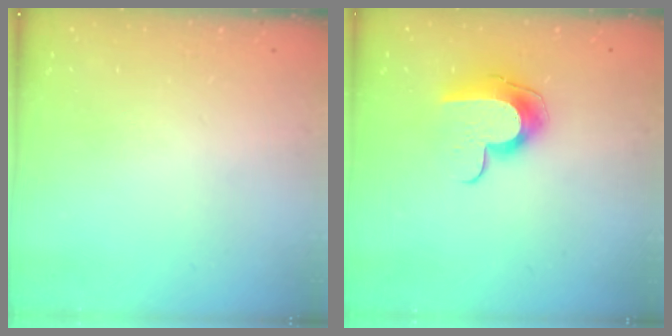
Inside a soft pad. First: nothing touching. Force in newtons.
{"total": 10.2, "press": 10.2, "slide": 0.5}